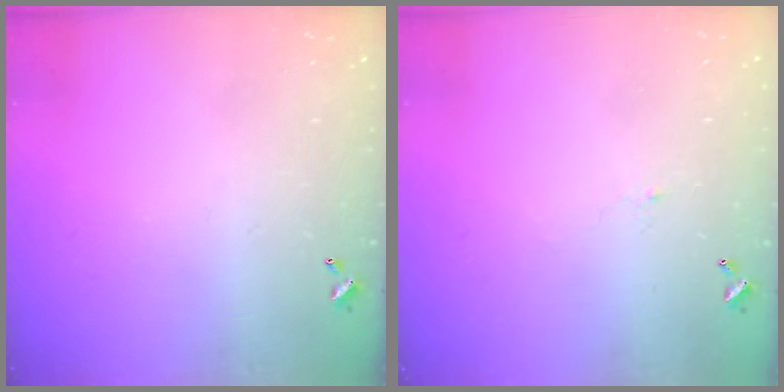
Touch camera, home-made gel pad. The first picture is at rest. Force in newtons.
{"total": 0.8, "press": 0.7, "slide": 0.5}